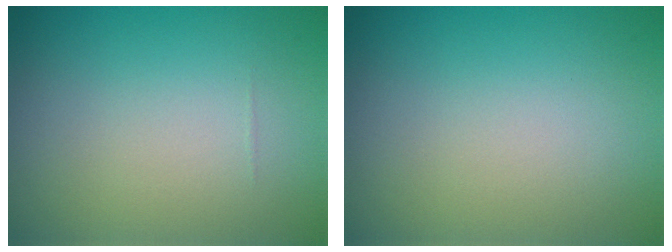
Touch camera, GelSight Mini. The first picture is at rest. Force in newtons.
{"total": 0.0}